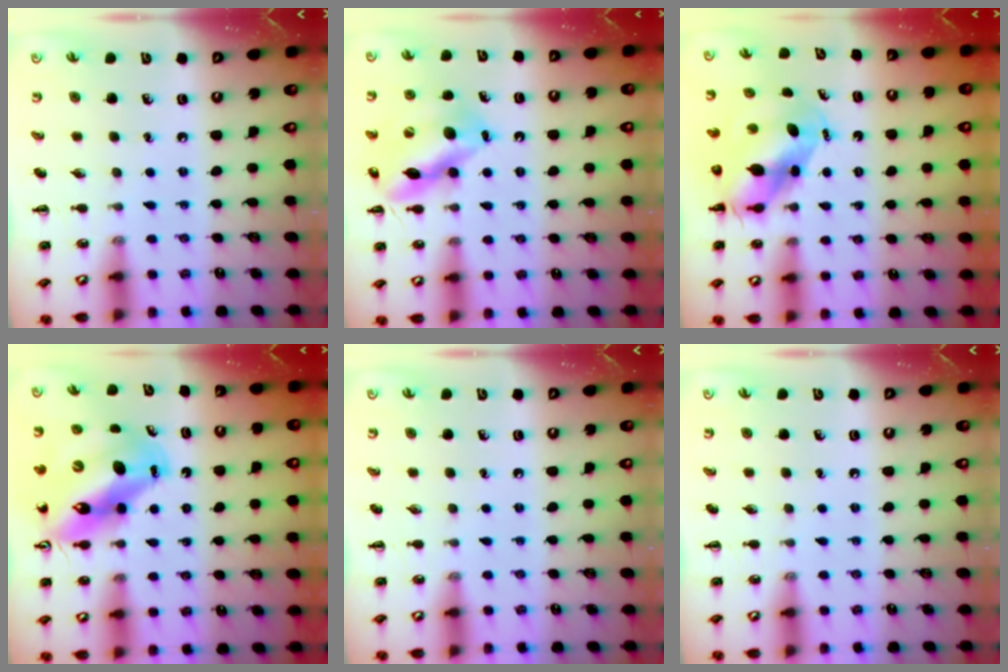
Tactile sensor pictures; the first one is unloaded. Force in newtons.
{"total": 14.4, "press": 14.3, "slide": 1.7}
{"total": 6.6, "press": 6.4, "slide": 1.8}
{"total": 15.2, "press": 14.4, "slide": 4.7}
{"total": 0.0}
{"total": 0.0}